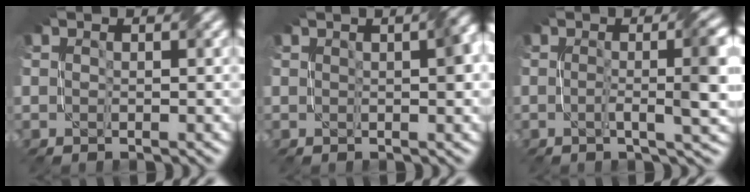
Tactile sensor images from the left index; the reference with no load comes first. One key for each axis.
{"total": 3.0, "fx": 0.7, "fy": 0.7, "fz": 2.8, "tx": -0.033, "ty": 0.012, "tz": 0.010}
{"total": 6.7, "fx": -0.1, "fy": 1.7, "fz": 6.5, "tx": -0.075, "ty": 0.006, "tz": -0.005}